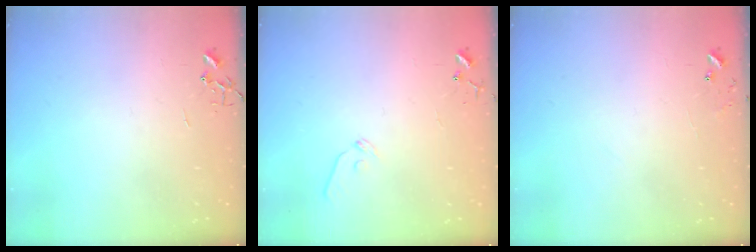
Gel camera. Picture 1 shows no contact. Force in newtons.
{"total": 6.9, "press": 6.9, "slide": 0.7}
{"total": 6.3, "press": 6.3, "slide": 0.5}